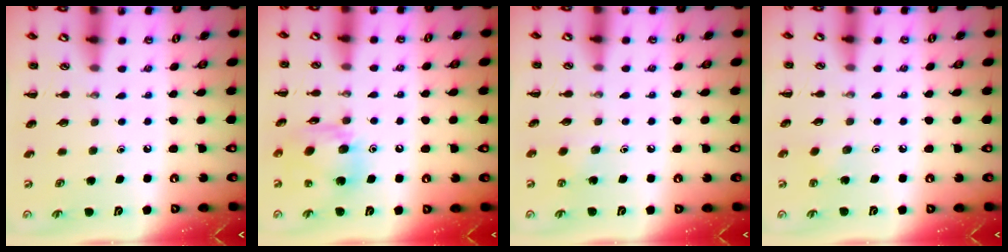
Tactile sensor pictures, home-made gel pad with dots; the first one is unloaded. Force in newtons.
{"total": 13.4, "press": 13.3, "slide": 1.8}
{"total": 5.0, "press": 4.8, "slide": 1.4}
{"total": 2.3, "press": 2.2, "slide": 0.7}